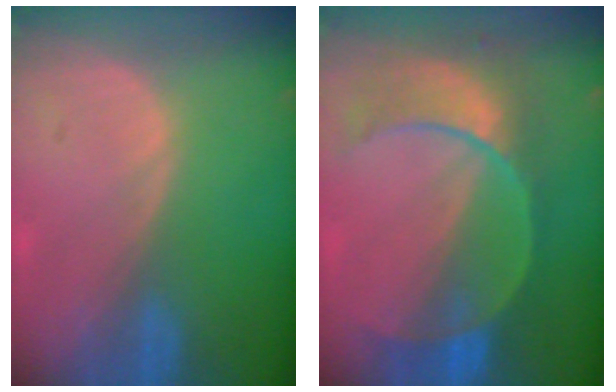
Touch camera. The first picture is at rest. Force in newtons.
{"total": 9.4, "press": 8.5, "slide": 4.0}